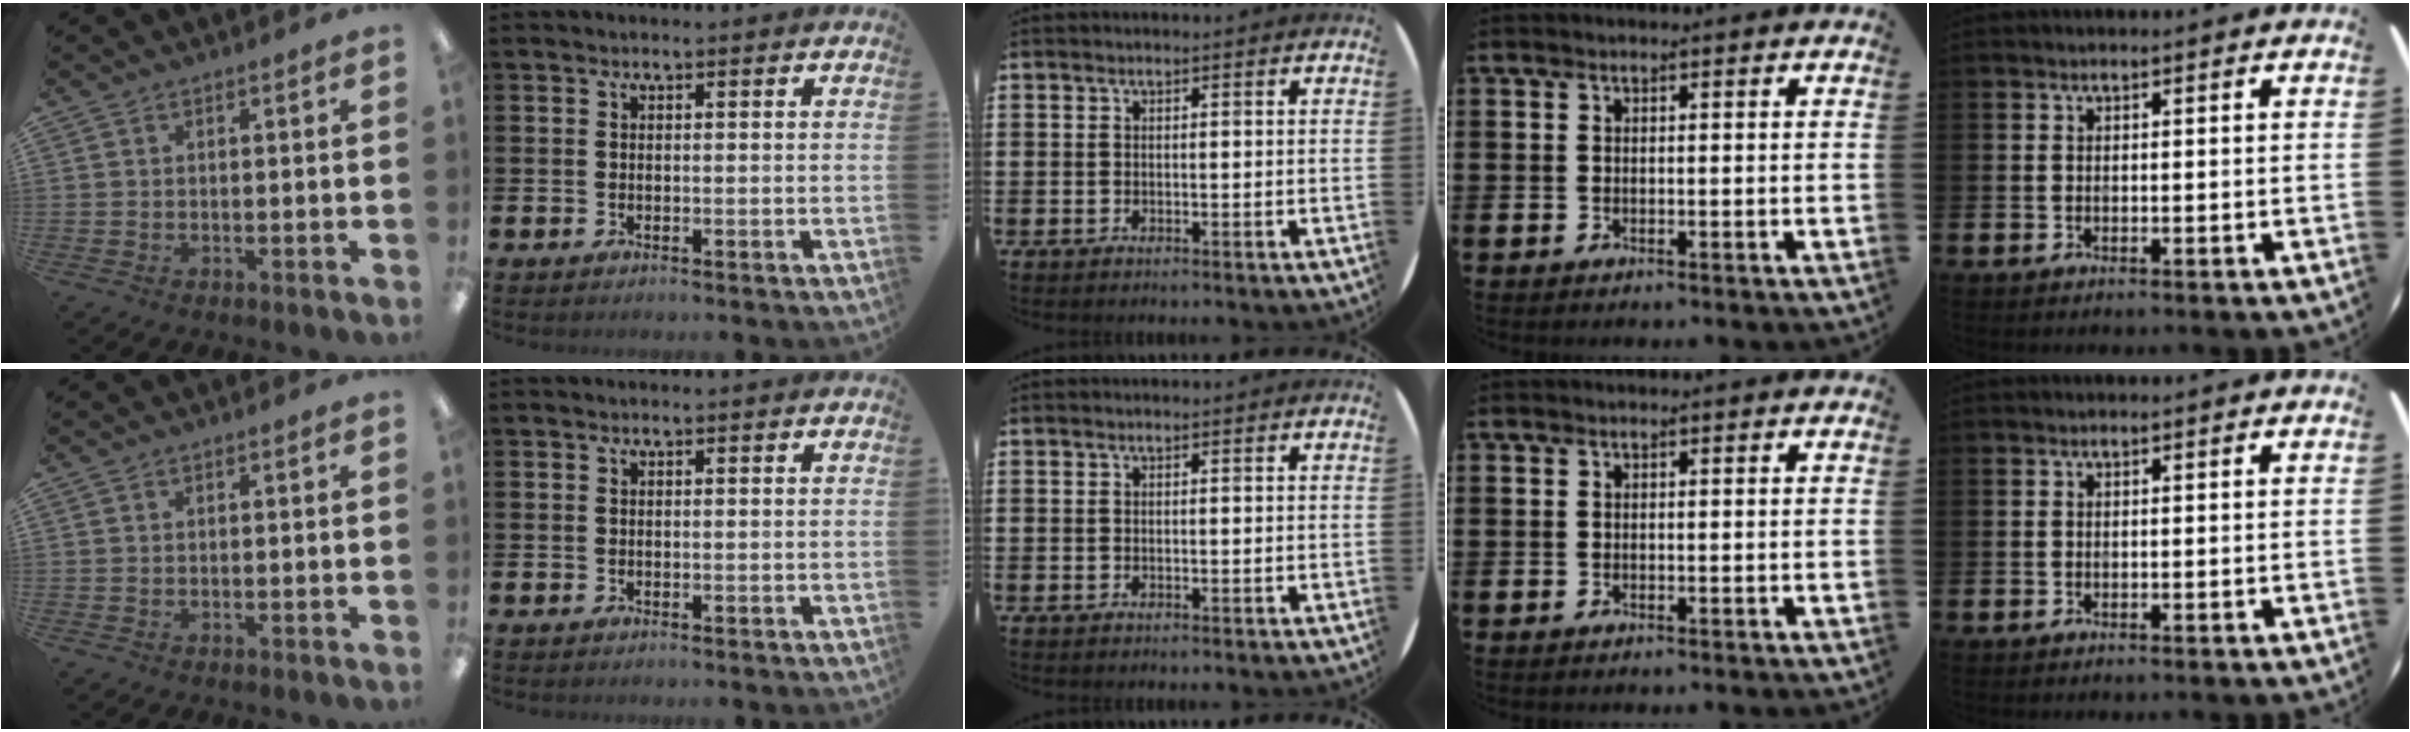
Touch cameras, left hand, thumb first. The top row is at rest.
{}